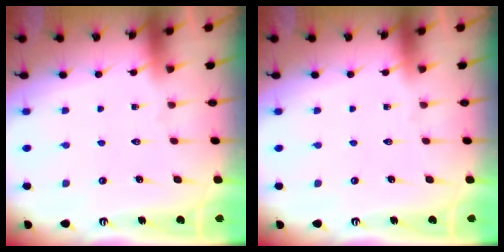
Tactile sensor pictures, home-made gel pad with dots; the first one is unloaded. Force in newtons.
{"total": 0.0}